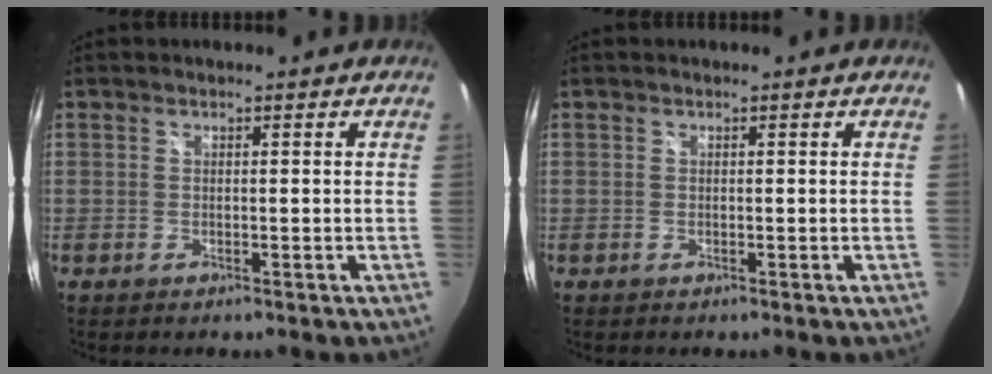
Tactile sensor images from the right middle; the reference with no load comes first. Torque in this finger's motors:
{"motor_torque": [0.06, 0.01, 0.00, 0.01]}